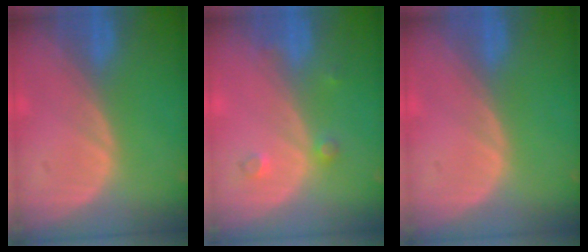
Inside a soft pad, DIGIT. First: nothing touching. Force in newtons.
{"total": 2.0, "press": 2.0, "slide": 0.2}
{"total": 0.0}